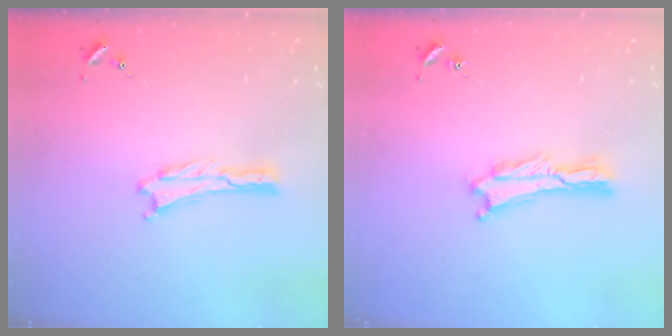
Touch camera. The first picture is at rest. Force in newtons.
{"total": 1.2, "press": 1.1, "slide": 0.3}